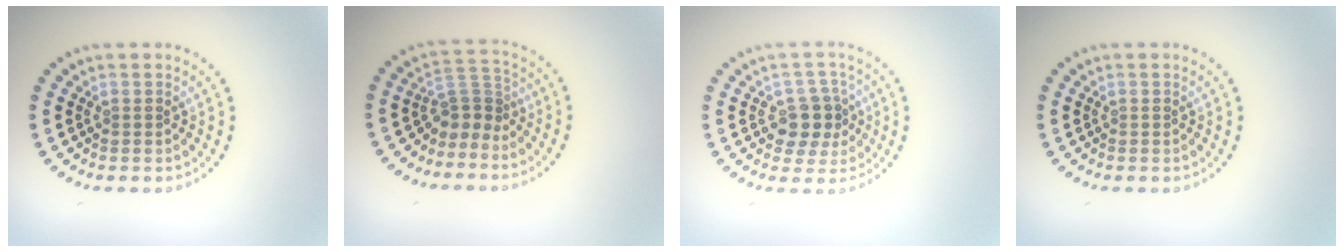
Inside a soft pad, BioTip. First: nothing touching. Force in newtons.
{"total": 2.8, "press": 1.8, "slide": 2.1}
{"total": 3.6, "press": 3.4, "slide": 1.3}
{"total": 0.0}